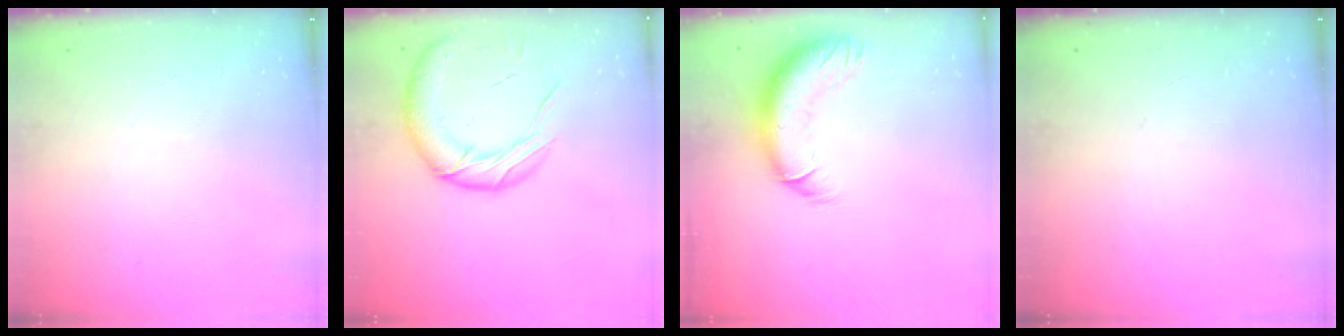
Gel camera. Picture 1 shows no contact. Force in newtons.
{"total": 15.9, "press": 15.7, "slide": 1.9}
{"total": 13.0, "press": 12.6, "slide": 3.4}
{"total": 0.0}